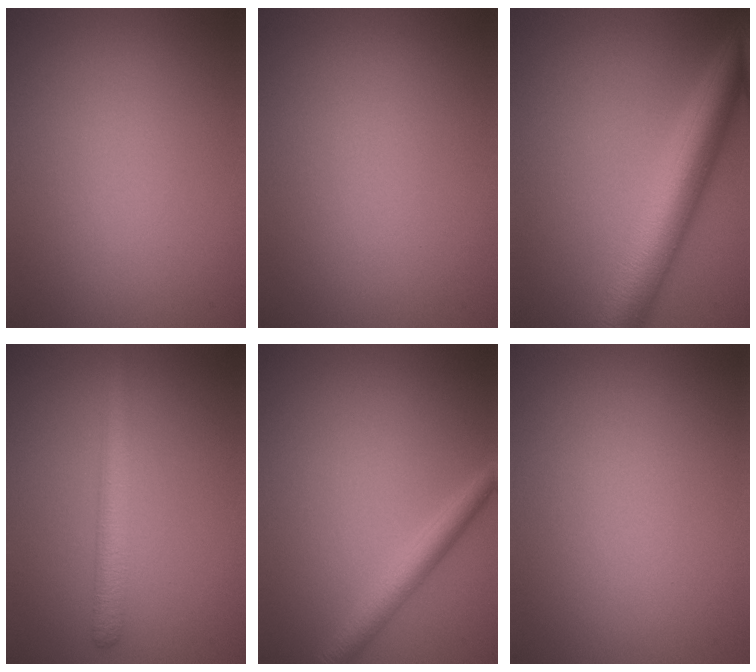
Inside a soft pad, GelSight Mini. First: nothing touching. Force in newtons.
{"total": 0.0}
{"total": 7.7, "press": 7.7, "slide": 0.2}
{"total": 2.7, "press": 2.7, "slide": 0.1}
{"total": 2.6, "press": 2.5, "slide": 0.1}
{"total": 0.0}